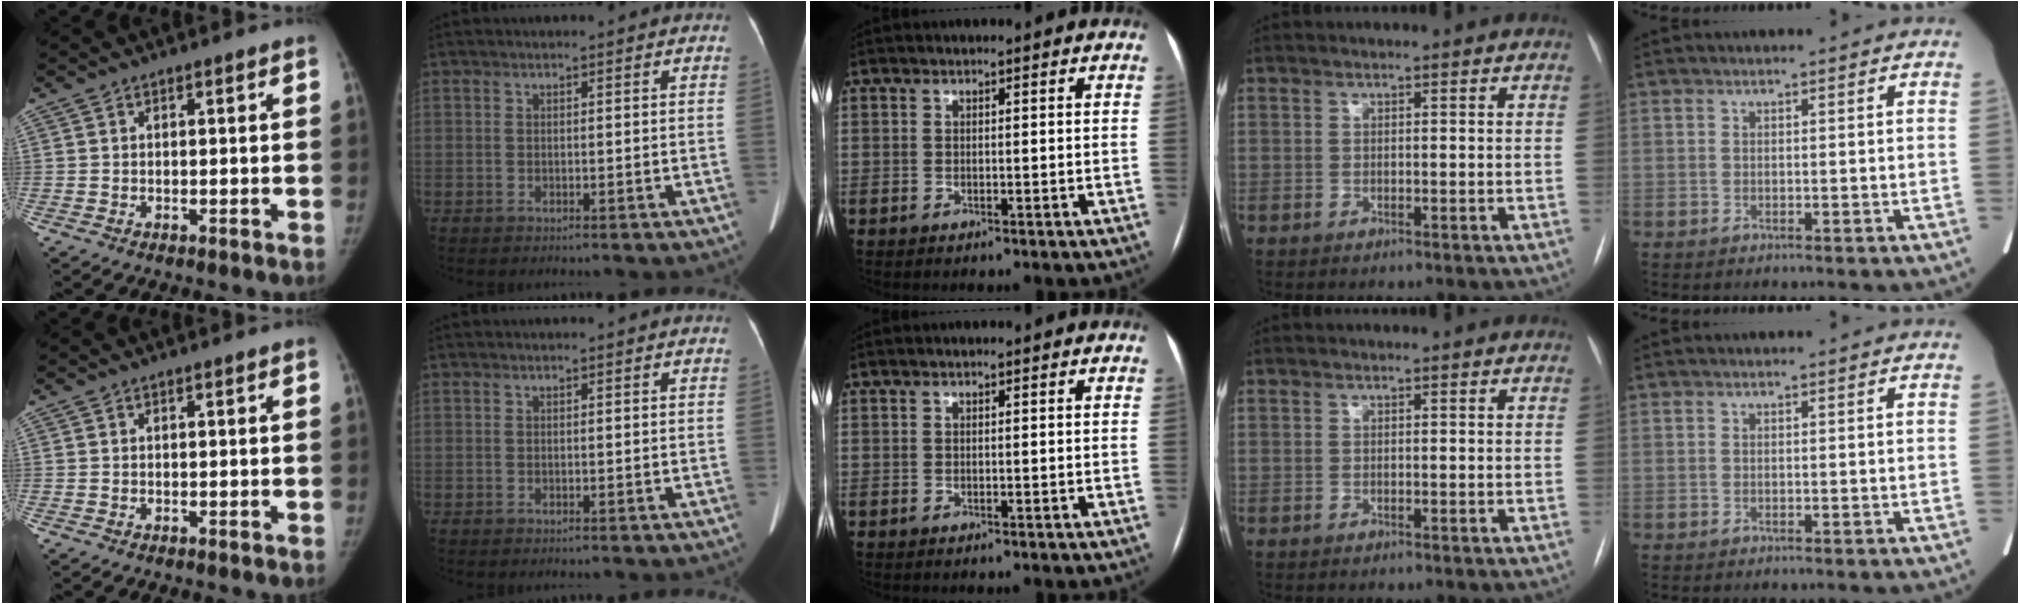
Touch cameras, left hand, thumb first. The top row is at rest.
{}